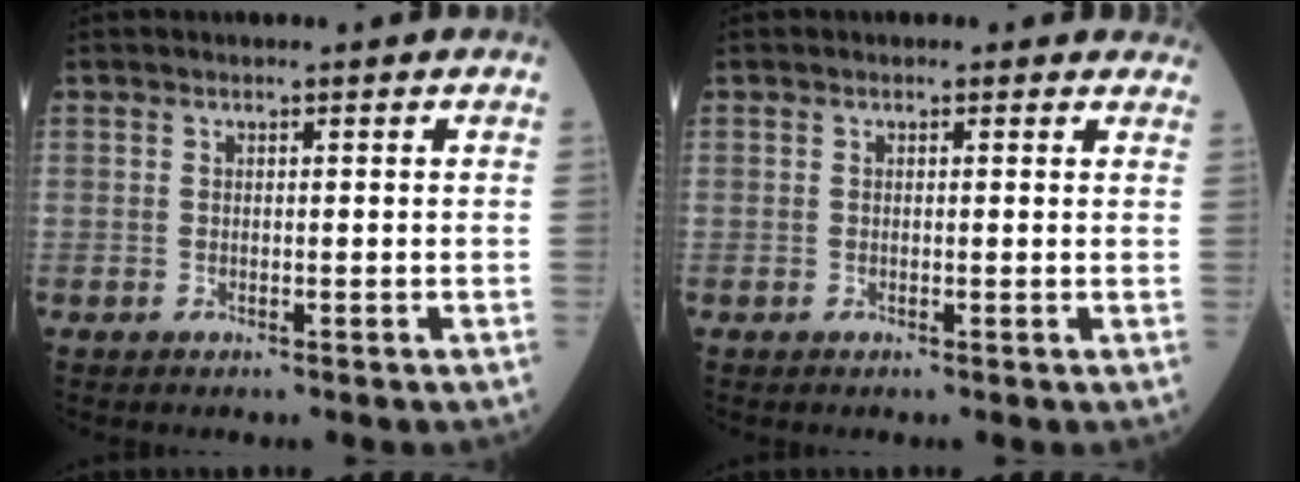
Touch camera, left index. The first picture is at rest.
{"total": 2.4, "force": [2.1, 1.1, 0.5], "torque": [0.006, 0.001, 0.005]}